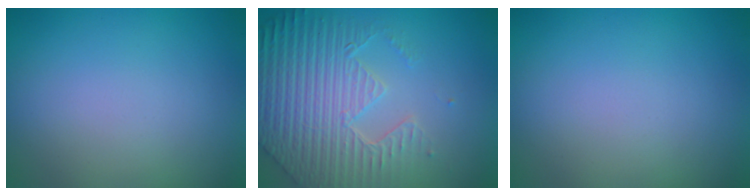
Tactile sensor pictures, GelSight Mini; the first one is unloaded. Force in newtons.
{"total": 7.5, "press": 5.6, "slide": 4.9}
{"total": 0.0}